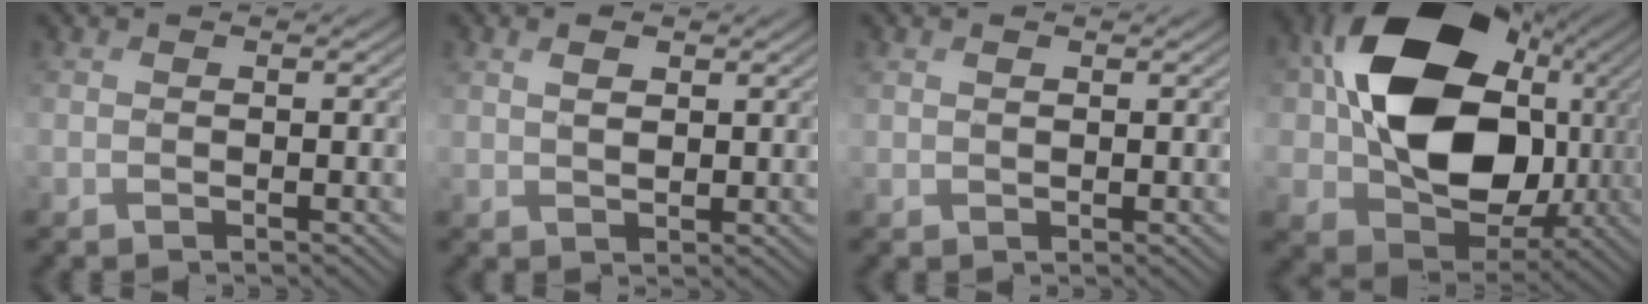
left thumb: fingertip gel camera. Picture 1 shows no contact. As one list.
[{"total": 2.4, "force": [1.1, 1.3, 1.7], "torque": [-0.036, -0.001, 0.022]}, {"total": 0.9, "force": [0.5, 0.5, 0.4], "torque": [-0.012, 0.000, 0.013]}, {"total": 18.5, "force": [2.6, 14.4, 11.4], "torque": [-0.208, -0.009, 0.053]}]